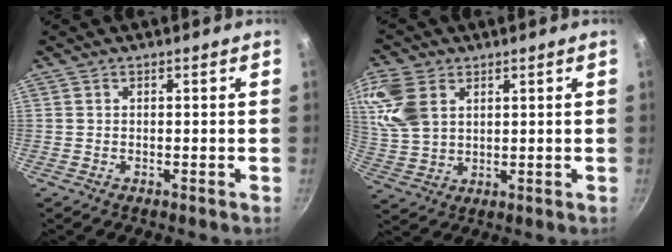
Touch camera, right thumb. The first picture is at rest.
{"total": 10.9, "force": [4.1, 7.3, 7.0], "torque": [-0.139, -0.011, 0.087]}